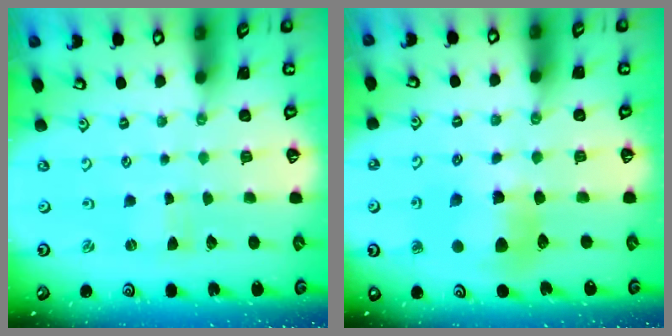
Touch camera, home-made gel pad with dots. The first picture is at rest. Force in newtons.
{"total": 9.8, "press": 9.8, "slide": 1.0}